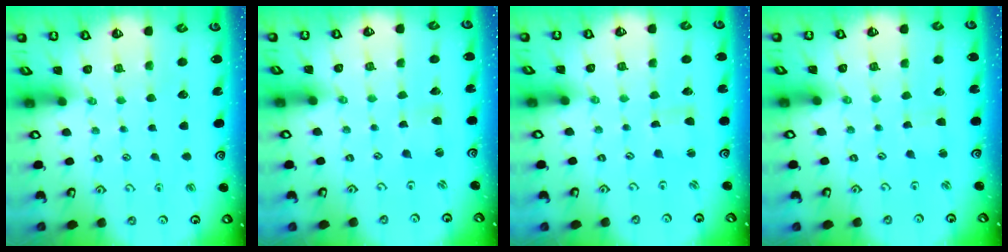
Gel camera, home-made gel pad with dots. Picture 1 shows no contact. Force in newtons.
{"total": 1.8, "press": 1.8, "slide": 0.3}
{"total": 0.9, "press": 0.9, "slide": 0.1}
{"total": 2.4, "press": 2.3, "slide": 0.3}